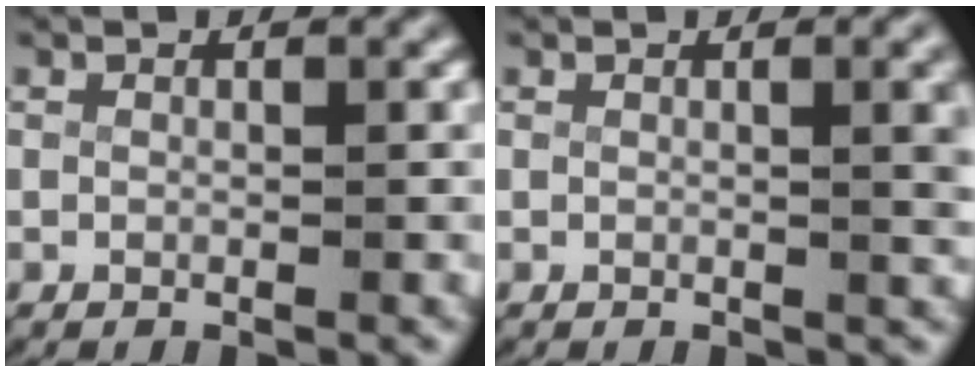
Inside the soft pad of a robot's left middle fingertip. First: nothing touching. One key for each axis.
{"total": 2.4, "fx": 0.6, "fy": 0.5, "fz": 2.2, "tx": -0.016, "ty": 0.001, "tz": 0.010}